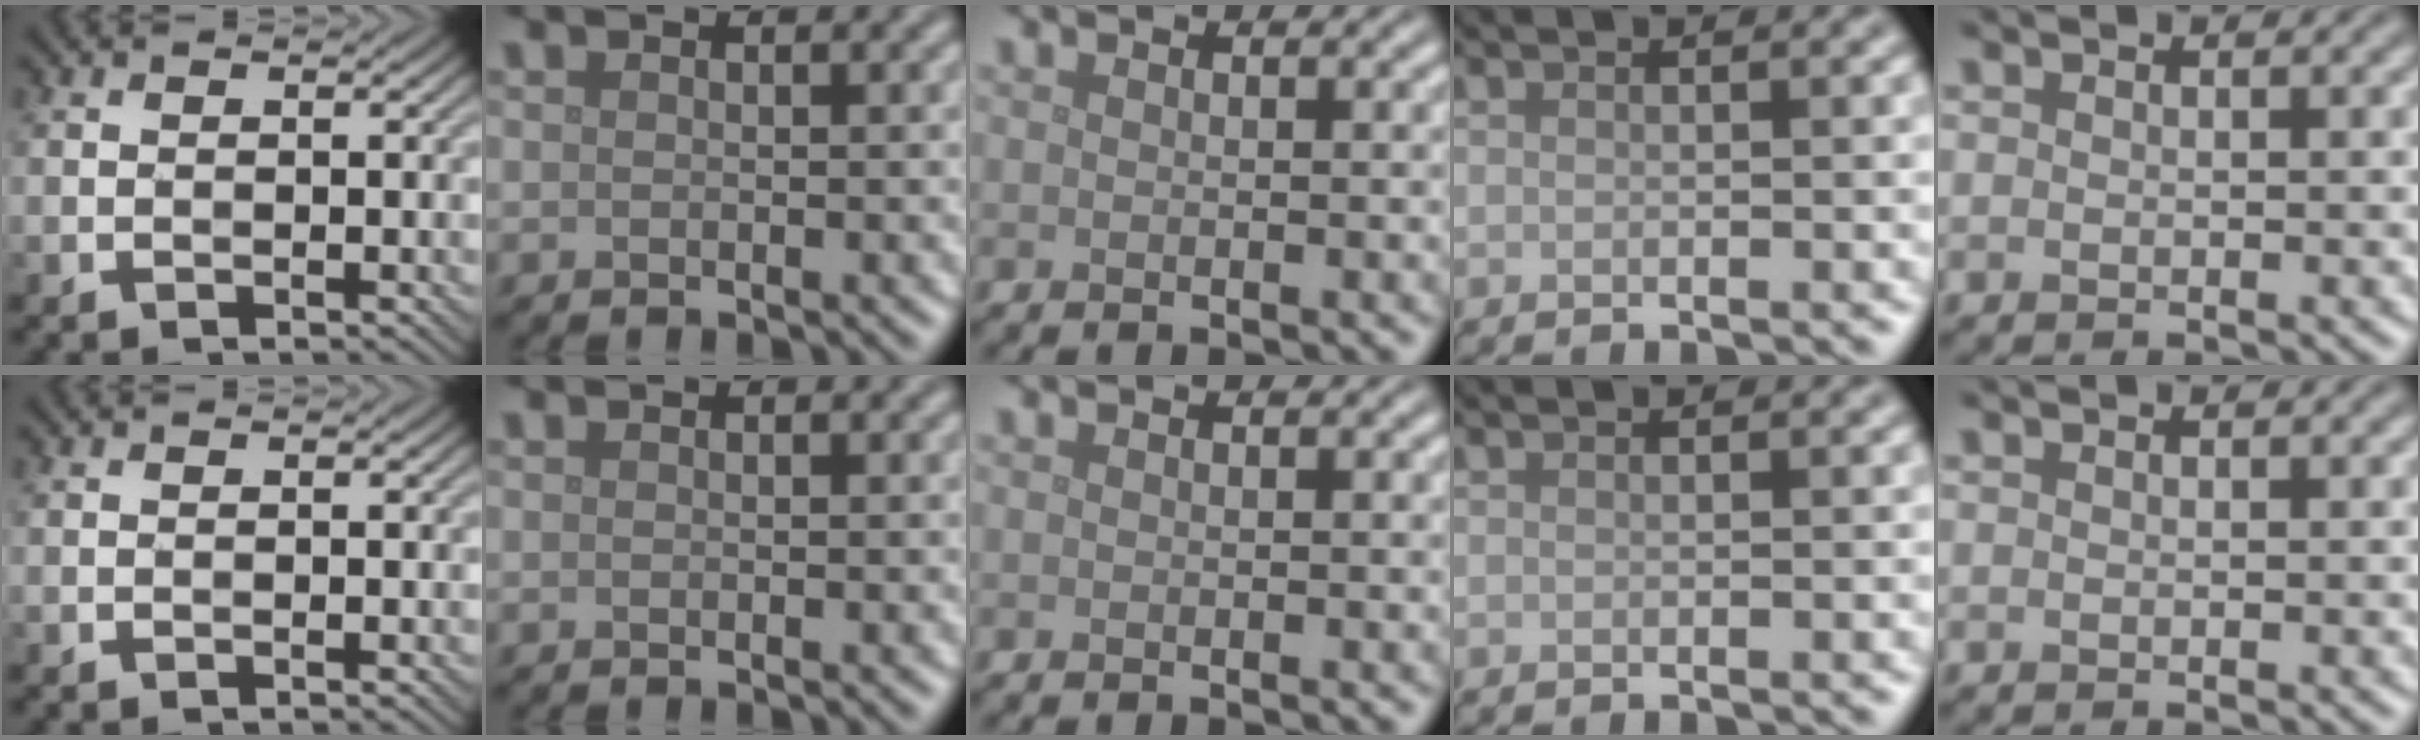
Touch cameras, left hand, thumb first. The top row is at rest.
{}